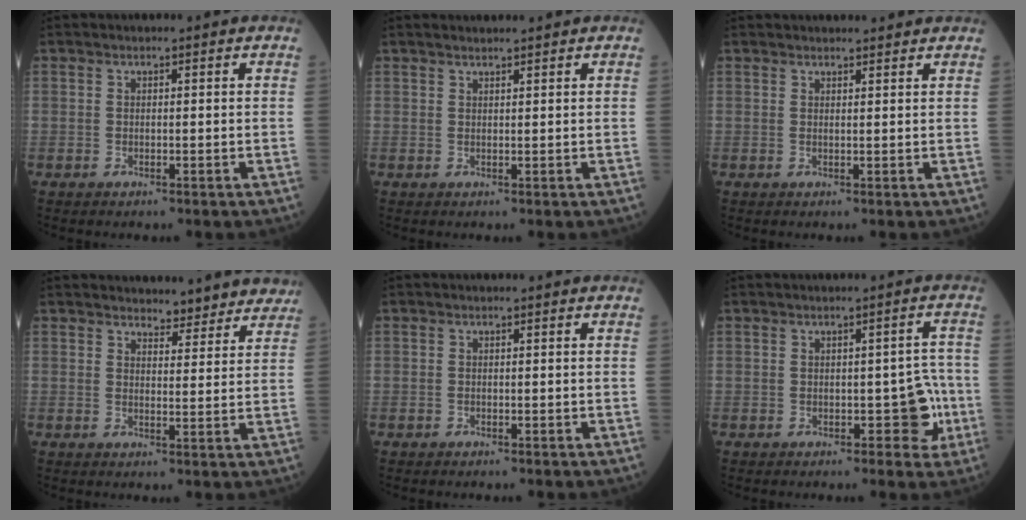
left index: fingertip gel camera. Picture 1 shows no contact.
{"total": 3.0, "force": [2.8, 0.2, 0.9], "torque": [-0.012, 0.024, 0.047]}
{"total": 4.6, "force": [4.5, 0.7, 1.0], "torque": [-0.010, 0.023, 0.058]}
{"total": 7.8, "force": [7.3, 2.4, 0.6], "torque": [0.017, 0.001, 0.075]}
{"total": 0.0}
{"total": 4.4, "force": [-1.4, 2.4, 3.4], "torque": [-0.031, 0.019, -0.009]}